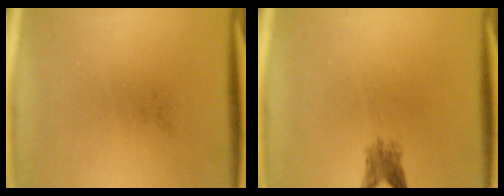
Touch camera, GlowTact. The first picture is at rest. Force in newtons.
{"total": 2.5}